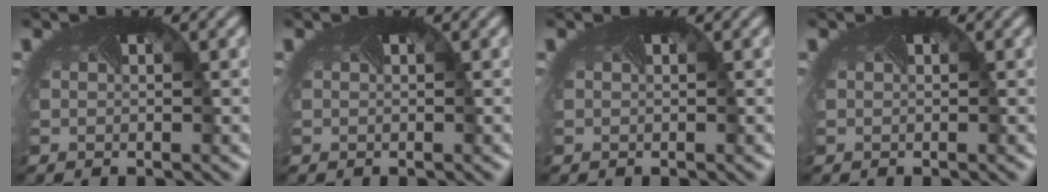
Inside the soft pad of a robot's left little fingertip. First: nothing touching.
{"total": 0.0}
{"total": 0.0}
{"total": 0.0}